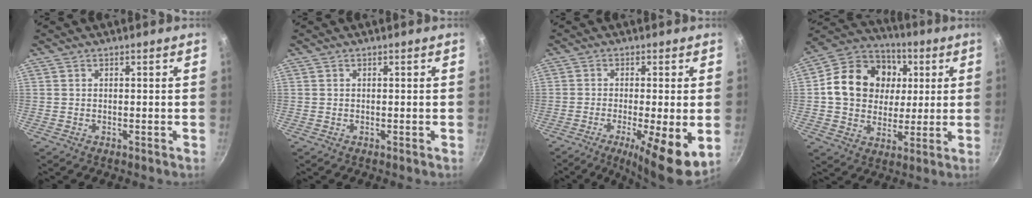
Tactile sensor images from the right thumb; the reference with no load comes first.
{"total": 0.0}
{"total": 11.1, "force": [-3.0, 2.3, 10.5], "torque": [-0.165, -0.008, -0.043]}
{"total": 18.3, "force": [3.1, 15.1, 9.9], "torque": [-0.148, 0.014, 0.046]}